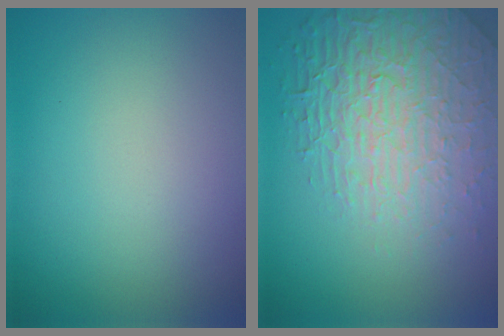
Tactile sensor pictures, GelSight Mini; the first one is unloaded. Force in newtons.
{"total": 5.9, "press": 5.0, "slide": 3.0}